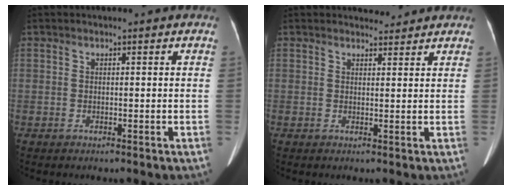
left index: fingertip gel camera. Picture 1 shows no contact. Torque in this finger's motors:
{"motor_torque": [0.09, -0.16, -0.02, -0.01]}